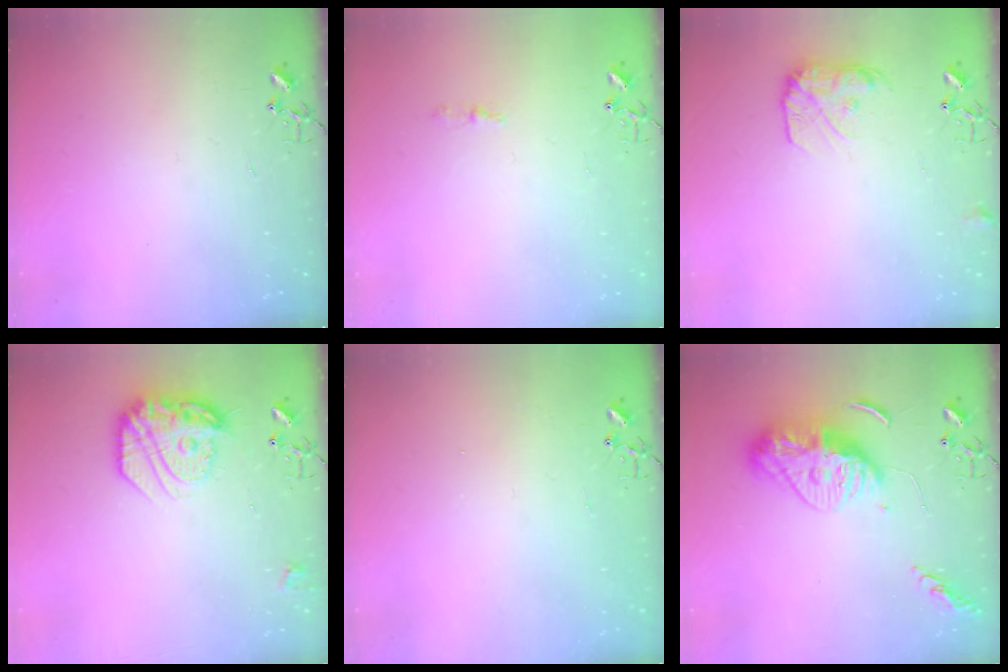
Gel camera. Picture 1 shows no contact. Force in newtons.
{"total": 3.7, "press": 3.7, "slide": 0.5}
{"total": 10.8, "press": 10.8, "slide": 0.4}
{"total": 18.0, "press": 18.0, "slide": 1.3}
{"total": 1.1, "press": 1.1, "slide": 0.1}
{"total": 15.2, "press": 15.2, "slide": 1.3}